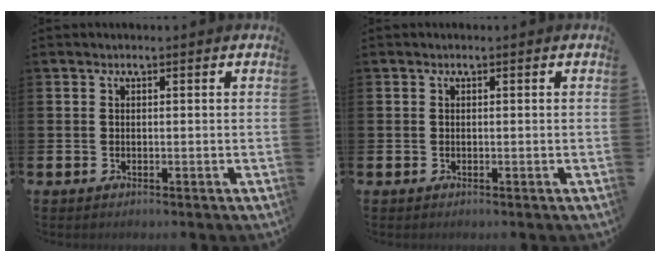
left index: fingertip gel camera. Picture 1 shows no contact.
{"total": 0.0}